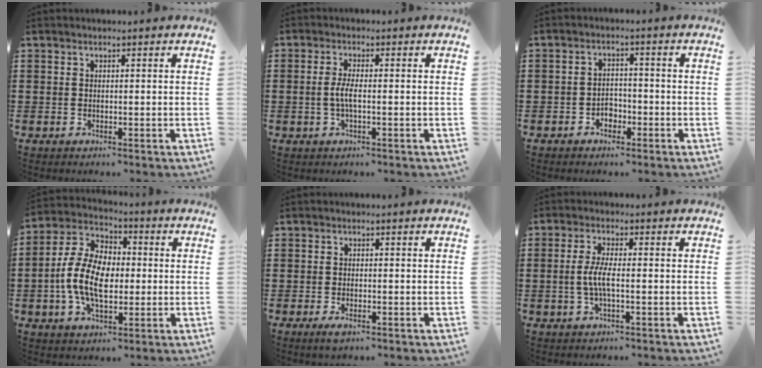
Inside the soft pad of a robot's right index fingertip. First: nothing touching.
{"total": 3.0, "force": [-0.6, 0.5, 2.9], "torque": [-0.076, -0.009, -0.018]}
{"total": 2.5, "force": [-1.4, 1.8, 1.0], "torque": [-0.024, 0.003, -0.030]}
{"total": 10.3, "force": [-1.5, 6.4, 8.0], "torque": [-0.195, 0.004, -0.033]}
{"total": 1.4, "force": [-0.6, 0.6, 1.1], "torque": [-0.028, -0.004, -0.015]}
{"total": 3.6, "force": [-0.6, 0.6, 3.5], "torque": [-0.085, -0.008, -0.020]}